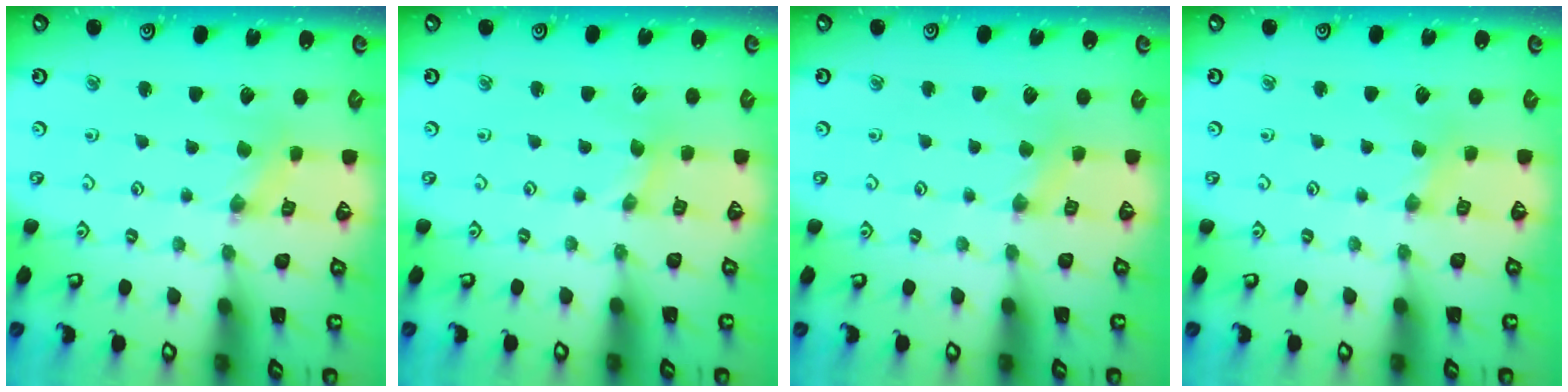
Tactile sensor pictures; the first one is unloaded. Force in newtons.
{"total": 0.0}
{"total": 1.9, "press": 1.9, "slide": 0.5}
{"total": 1.8, "press": 1.7, "slide": 0.4}